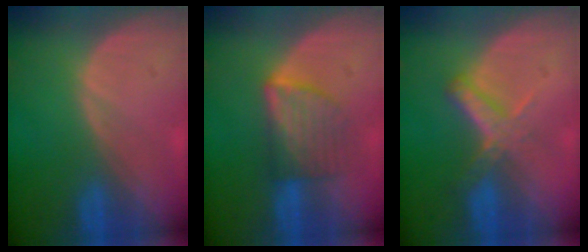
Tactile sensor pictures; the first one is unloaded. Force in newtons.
{"total": 5.8, "press": 5.6, "slide": 1.5}
{"total": 5.5, "press": 4.7, "slide": 2.7}